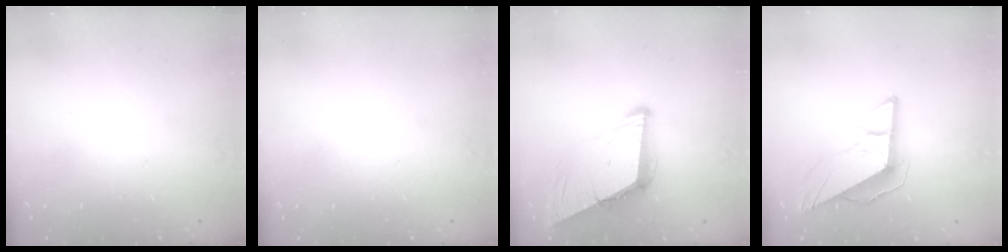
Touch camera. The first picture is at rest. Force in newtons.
{"total": 0.0}
{"total": 8.9, "press": 8.0, "slide": 3.7}
{"total": 10.7, "press": 10.3, "slide": 2.6}